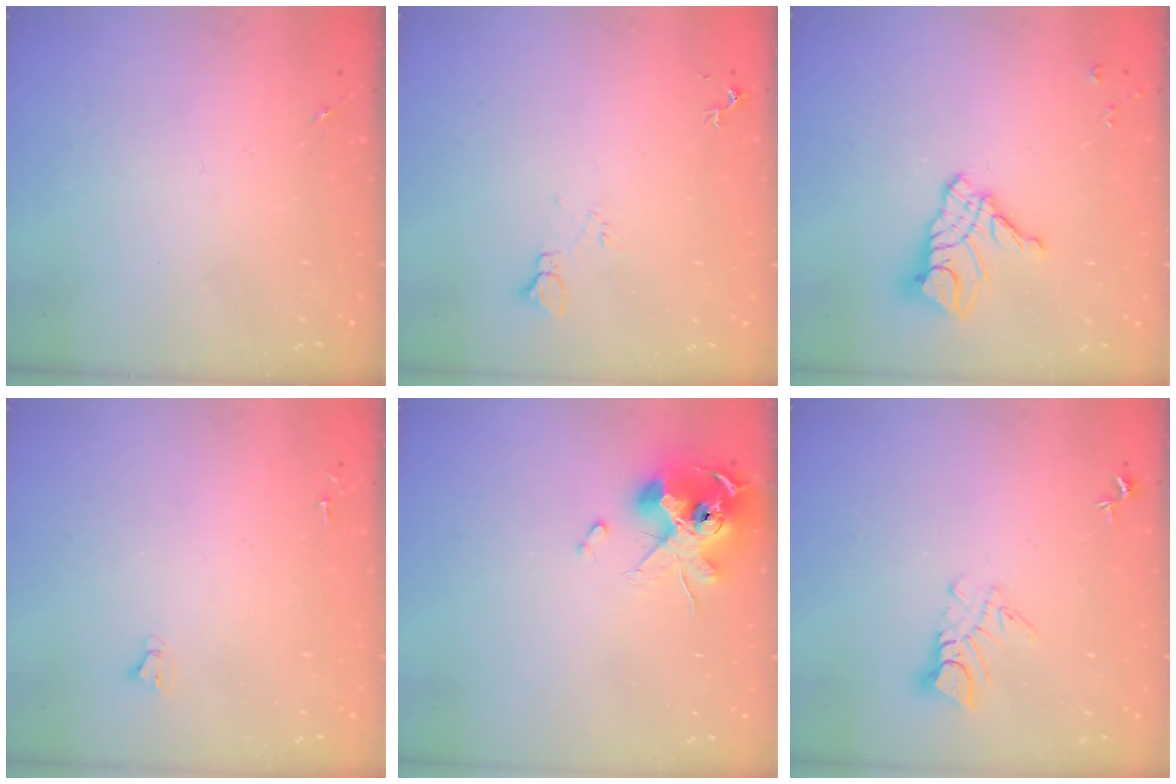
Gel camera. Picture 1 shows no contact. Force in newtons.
{"total": 4.6, "press": 4.6, "slide": 0.6}
{"total": 13.4, "press": 13.3, "slide": 1.2}
{"total": 2.0, "press": 2.0, "slide": 0.2}
{"total": 13.0, "press": 12.9, "slide": 1.8}
{"total": 5.9, "press": 5.9, "slide": 0.5}